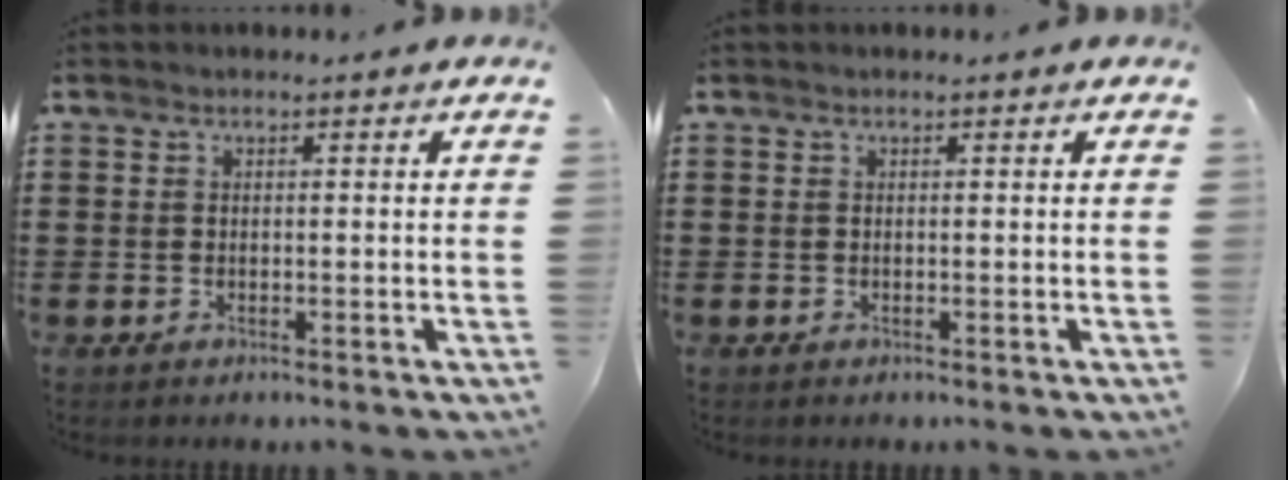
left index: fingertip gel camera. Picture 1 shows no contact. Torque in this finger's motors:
{"motor_torque": [0.00, 0.00, 0.00, 0.00]}